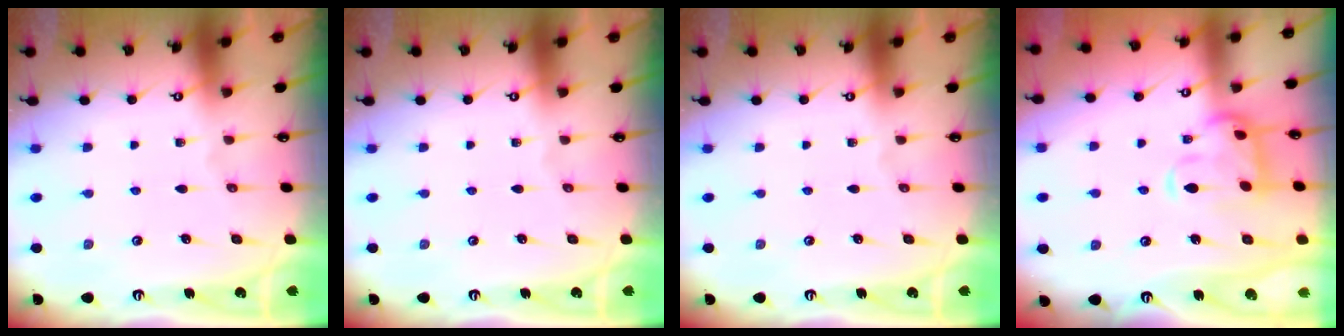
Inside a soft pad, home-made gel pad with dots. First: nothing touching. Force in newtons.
{"total": 0.0}
{"total": 0.0}
{"total": 3.6, "press": 3.4, "slide": 1.0}